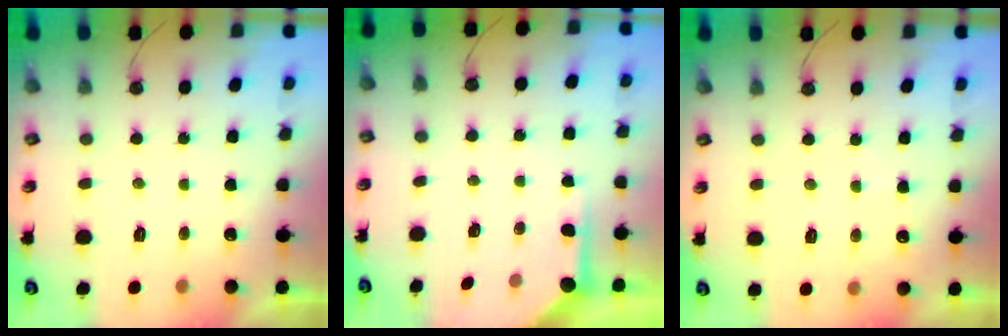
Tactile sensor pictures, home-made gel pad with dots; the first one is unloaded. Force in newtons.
{"total": 5.9, "press": 5.9, "slide": 0.2}
{"total": 3.4, "press": 3.4, "slide": 0.3}